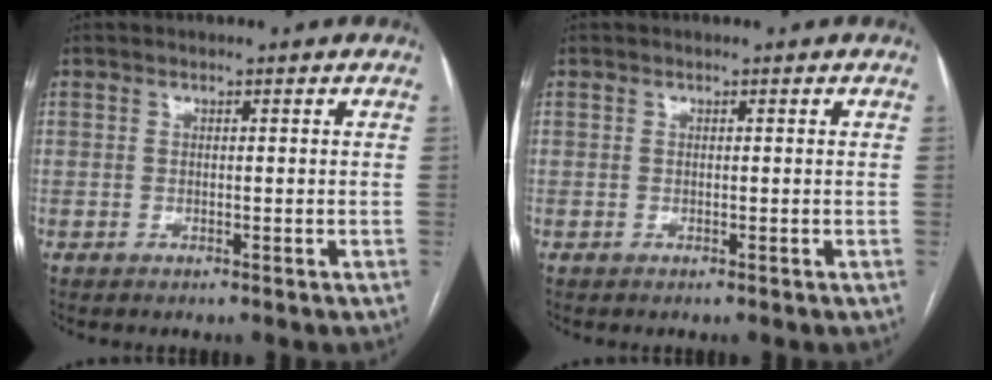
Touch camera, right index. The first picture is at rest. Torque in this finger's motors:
{"motor_torque": [0.01, -0.01, 0.00, 0.00]}